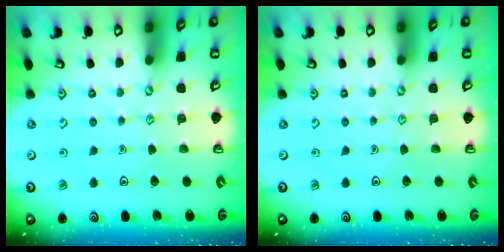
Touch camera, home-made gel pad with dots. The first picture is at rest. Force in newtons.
{"total": 0.0}